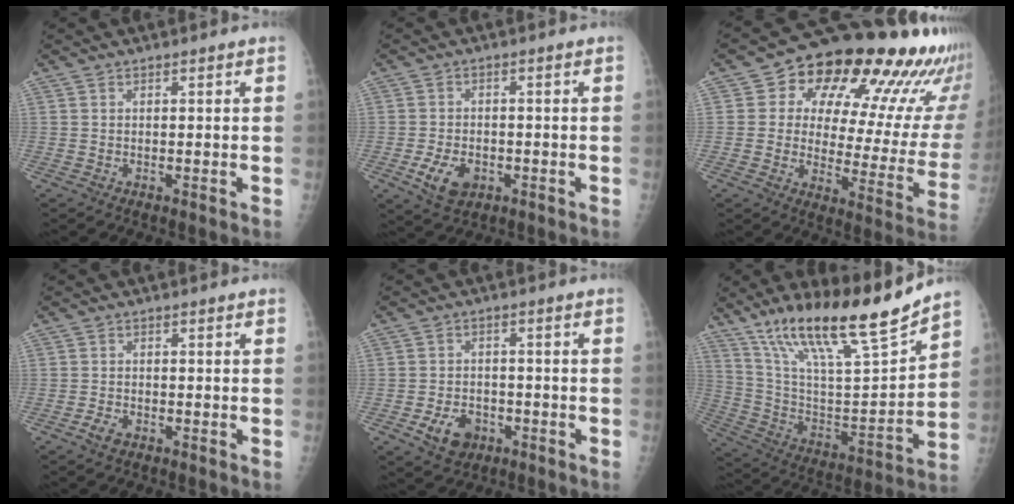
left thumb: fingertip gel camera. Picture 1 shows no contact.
{"total": 6.4, "force": [-2.4, 4.3, 4.1], "torque": [-0.066, 0.001, -0.036]}
{"total": 26.2, "force": [16.6, 11.2, 17.0], "torque": [-0.189, -0.059, 0.216]}
{"total": 2.2, "force": [-1.3, 1.3, 1.2], "torque": [-0.024, 0.001, -0.023]}
{"total": 6.5, "force": [-2.9, 4.8, 3.4], "torque": [-0.043, 0.014, -0.043]}
{"total": 23.2, "force": [17.4, 4.0, 14.8], "torque": [-0.229, -0.074, 0.311]}